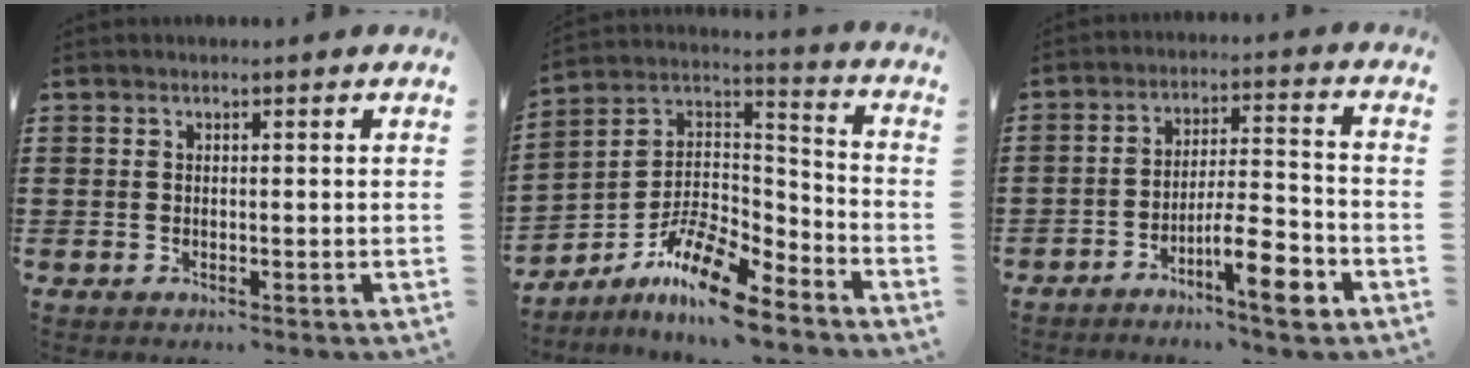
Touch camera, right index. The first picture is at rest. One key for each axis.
{"total": 10.9, "fx": -8.1, "fy": 3.1, "fz": 6.6, "tx": -0.139, "ty": 0.018, "tz": -0.161}
{"total": 9.6, "fx": -5.5, "fy": 2.1, "fz": 7.5, "tx": -0.125, "ty": 0.011, "tz": -0.095}